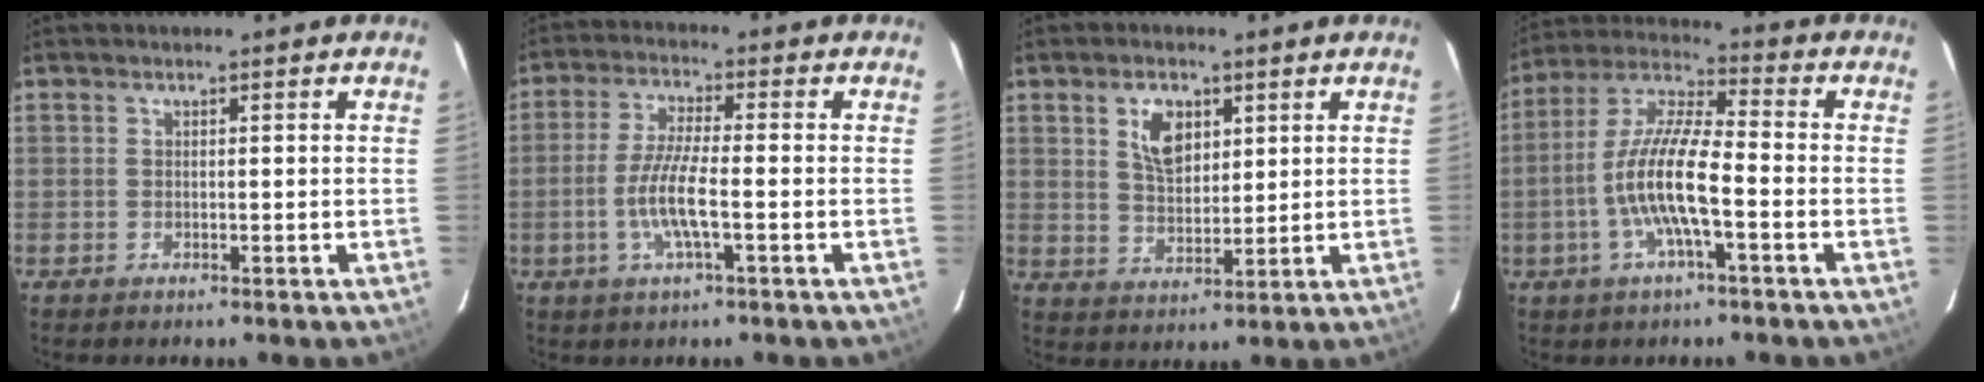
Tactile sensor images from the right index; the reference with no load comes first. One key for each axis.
{"total": 7.8, "fx": -2.3, "fy": 0.9, "fz": 7.4, "tx": -0.148, "ty": -0.005, "tz": -0.045}
{"total": 6.9, "fx": 2.9, "fy": 4.1, "fz": 4.8, "tx": -0.083, "ty": 0.007, "tz": 0.058}
{"total": 12.3, "fx": -3.5, "fy": 2.2, "fz": 11.6, "tx": -0.237, "ty": 0.002, "tz": -0.070}